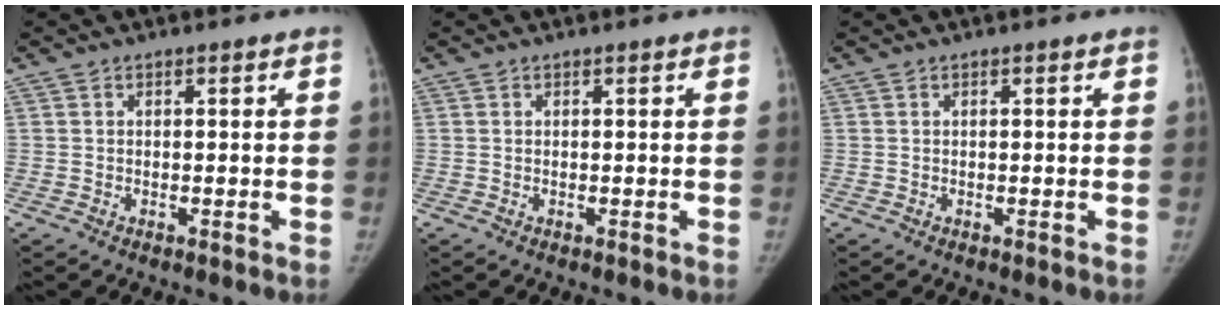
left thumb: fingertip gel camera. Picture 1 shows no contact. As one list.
[{"total": 0.0}, {"total": 0.0}]